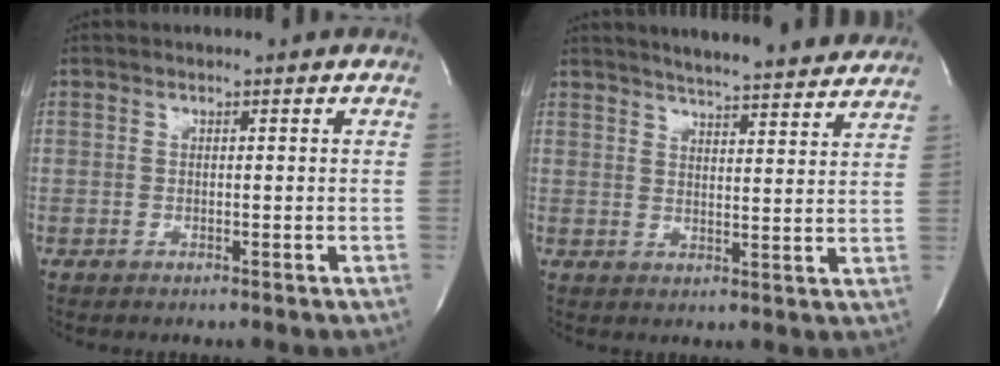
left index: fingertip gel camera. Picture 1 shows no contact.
{"total": 17.4, "force": [15.9, 1.7, 6.8], "torque": [-0.100, 0.000, 0.199]}